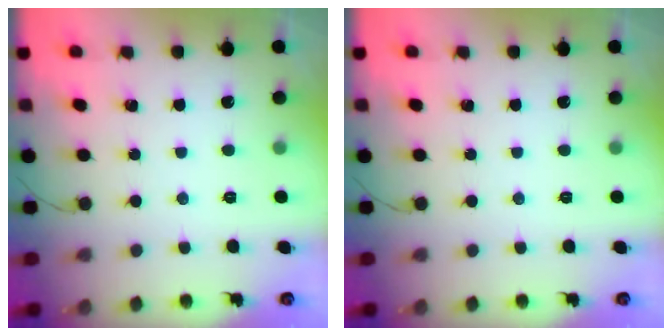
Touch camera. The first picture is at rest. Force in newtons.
{"total": 0.0}